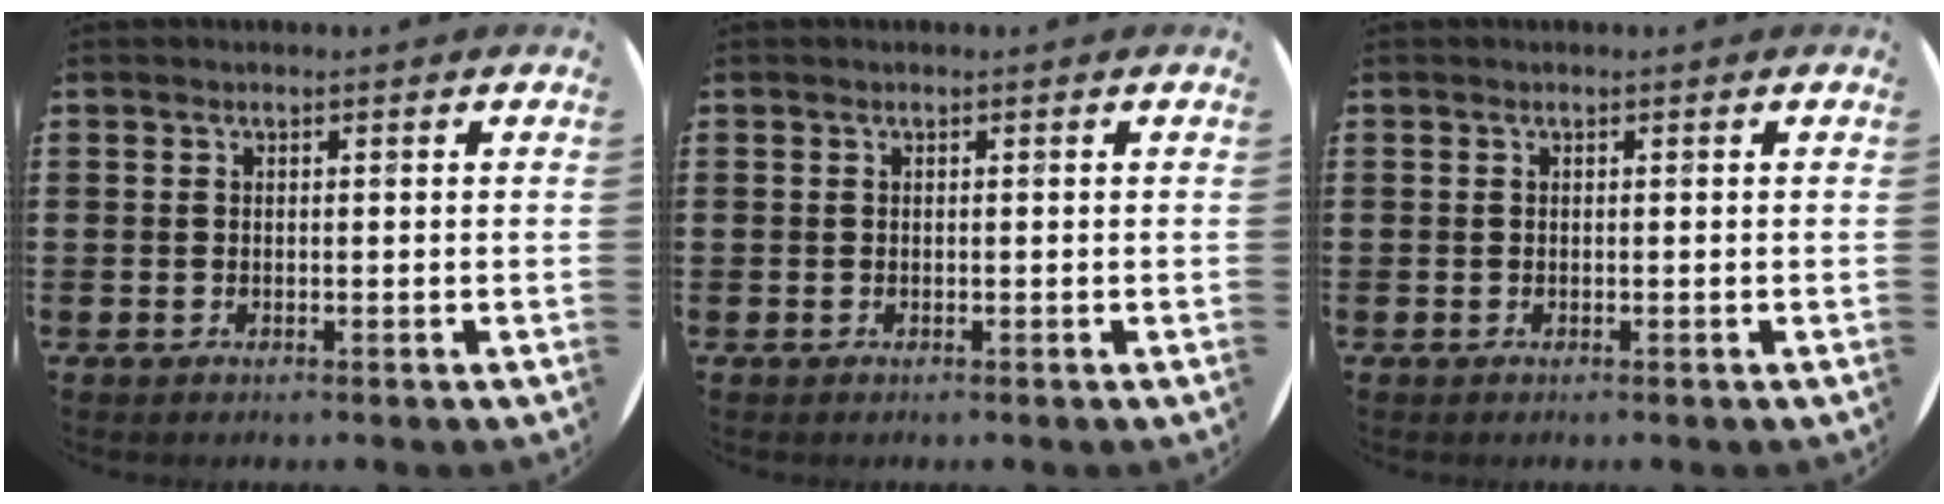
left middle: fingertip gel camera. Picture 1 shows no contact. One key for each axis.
{"total": 0.0}
{"total": 0.0}